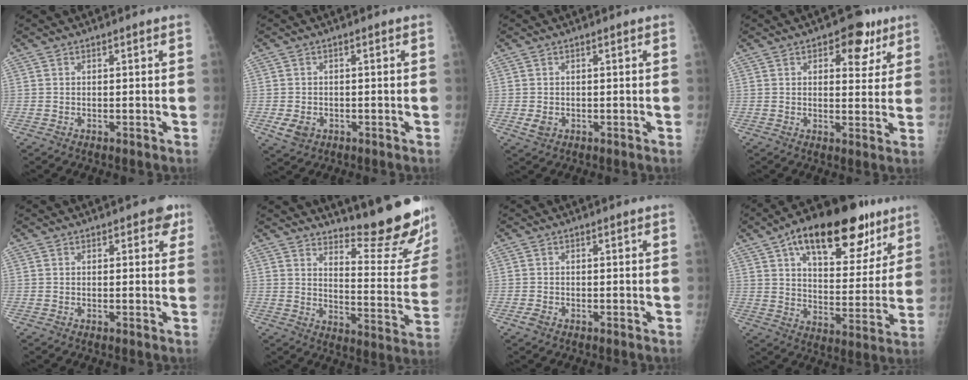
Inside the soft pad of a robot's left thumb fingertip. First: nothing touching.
{"total": 3.6, "force": [-1.3, 2.7, 1.9], "torque": [-0.030, 0.000, -0.014]}
{"total": 2.0, "force": [-0.5, 1.5, 1.2], "torque": [-0.020, -0.002, -0.005]}
{"total": 8.0, "force": [4.1, 4.6, 5.1], "torque": [-0.025, -0.013, 0.048]}
{"total": 2.7, "force": [1.4, 1.7, 1.6], "torque": [0.008, -0.001, 0.009]}
{"total": 17.7, "force": [15.4, 2.0, 8.5], "torque": [-0.092, -0.174, 0.201]}
{"total": 1.2, "force": [-0.8, 0.7, 0.6], "torque": [-0.013, -0.001, -0.017]}
{"total": 25.3, "force": [14.1, 11.8, 17.4], "torque": [-0.224, -0.014, 0.213]}